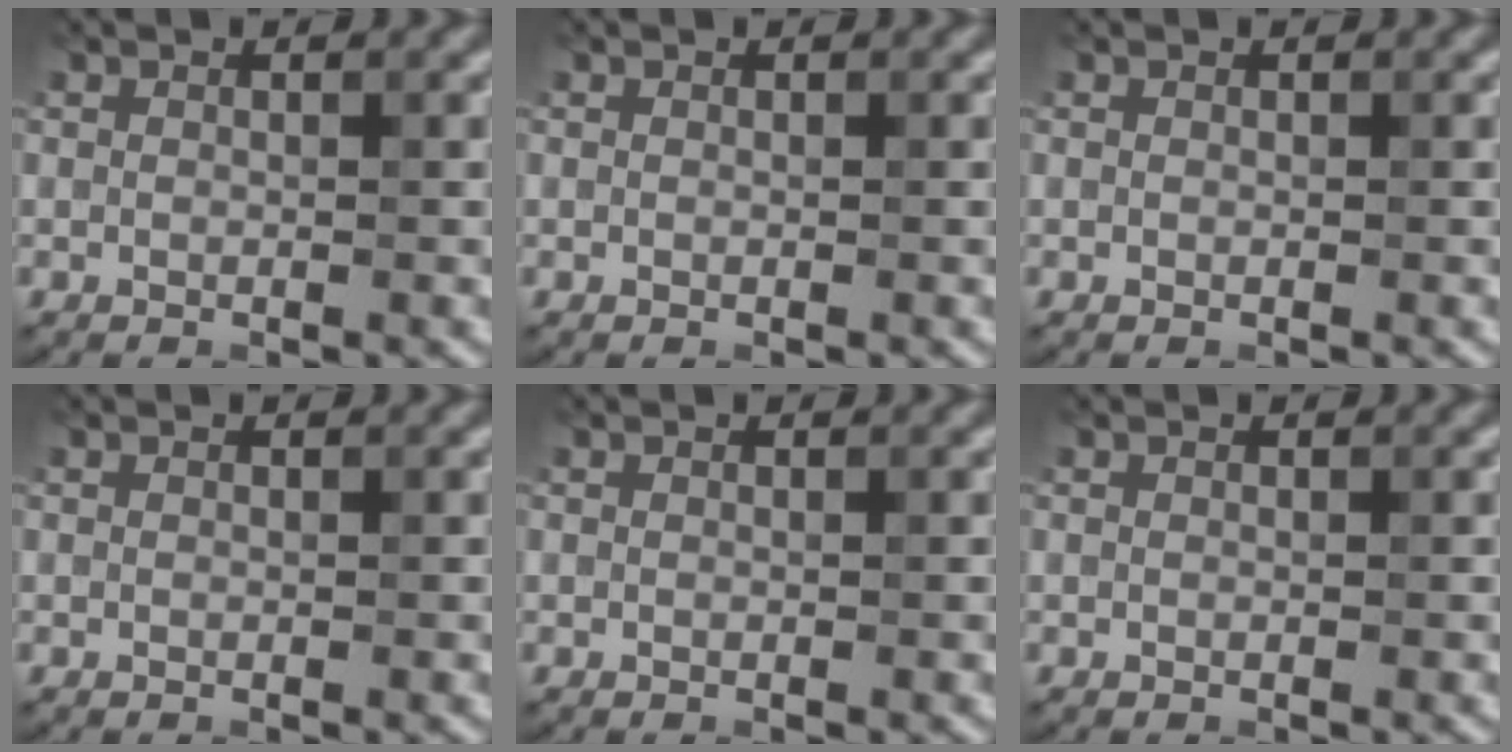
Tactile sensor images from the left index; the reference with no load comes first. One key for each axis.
{"total": 0.0}
{"total": 0.0}
{"total": 0.0}
{"total": 0.0}
{"total": 0.0}